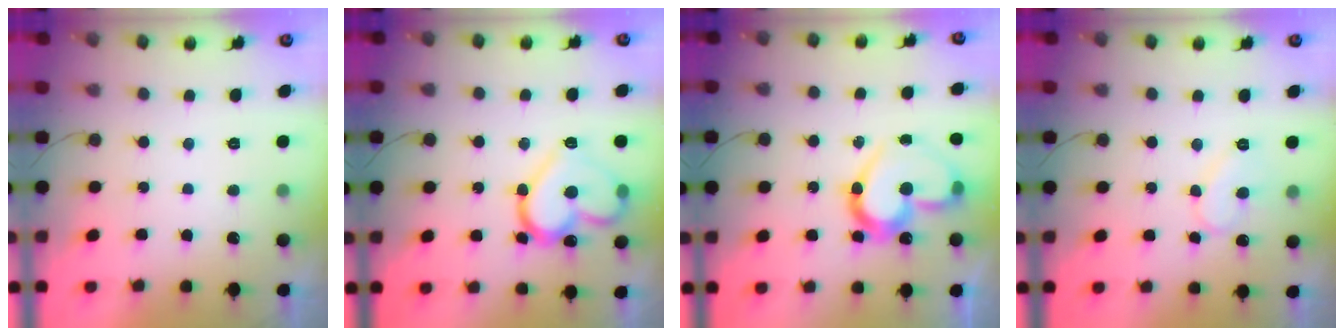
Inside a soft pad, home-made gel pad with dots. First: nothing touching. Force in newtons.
{"total": 17.8, "press": 17.7, "slide": 1.7}
{"total": 17.1, "press": 17.0, "slide": 1.7}
{"total": 8.7, "press": 8.6, "slide": 0.8}